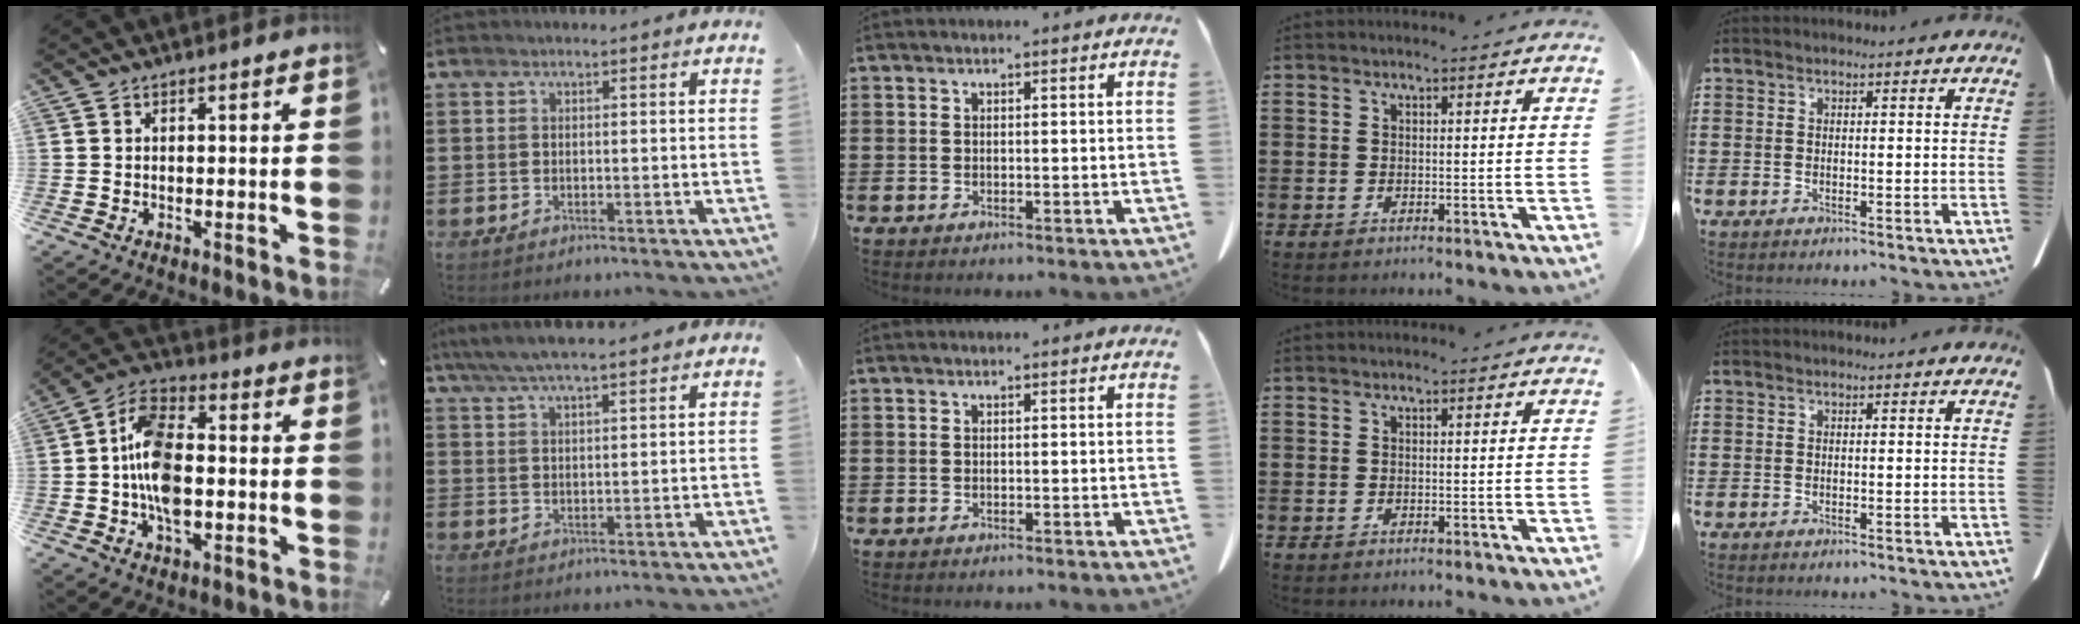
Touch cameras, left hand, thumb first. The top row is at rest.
{"thumb": {"total": 12.1, "force": [-2.2, 7.5, 9.2], "torque": [-0.199, 0.012, -0.039]}, "index": {"total": 4.7, "force": [4.0, 0.6, 2.4], "torque": [-0.057, -0.009, 0.070]}}